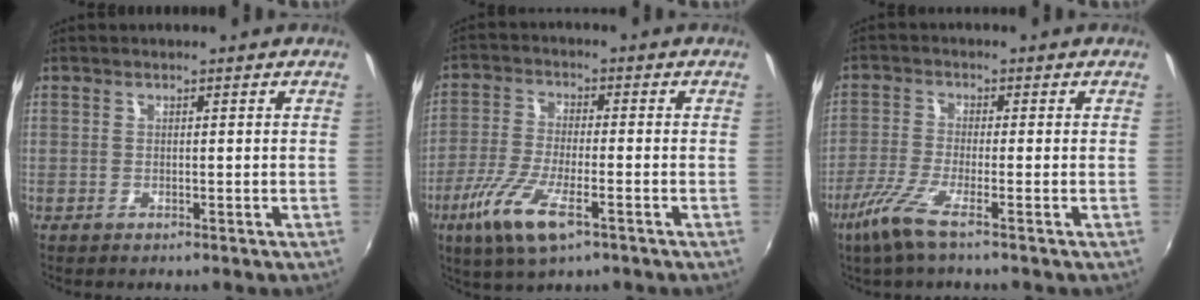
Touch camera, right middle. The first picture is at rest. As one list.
[{"total": 10.8, "force": [-5.6, 3.0, 8.7], "torque": [-0.194, -0.022, -0.109]}, {"total": 6.3, "force": [-4.1, 0.1, 4.8], "torque": [-0.119, -0.016, -0.084]}]